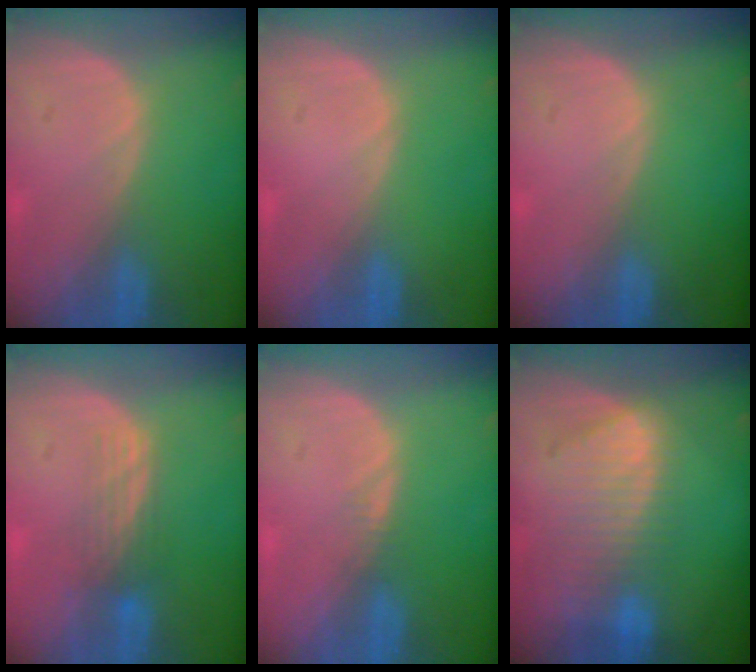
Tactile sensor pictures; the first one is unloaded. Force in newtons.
{"total": 0.0}
{"total": 0.0}
{"total": 3.6, "press": 2.9, "slide": 2.2}
{"total": 0.8, "press": 0.8, "slide": 0.1}
{"total": 8.4, "press": 7.7, "slide": 3.5}